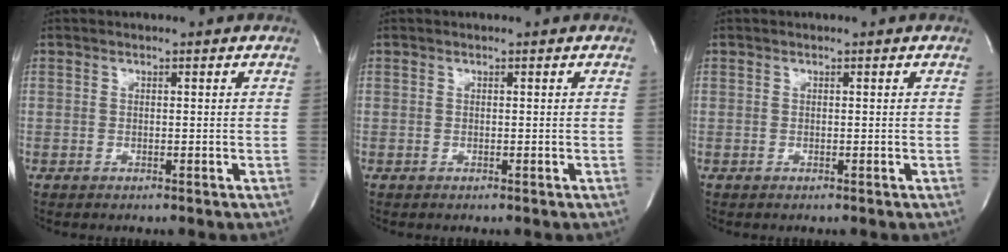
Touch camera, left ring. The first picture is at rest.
{"total": 0.0}
{"total": 0.0}